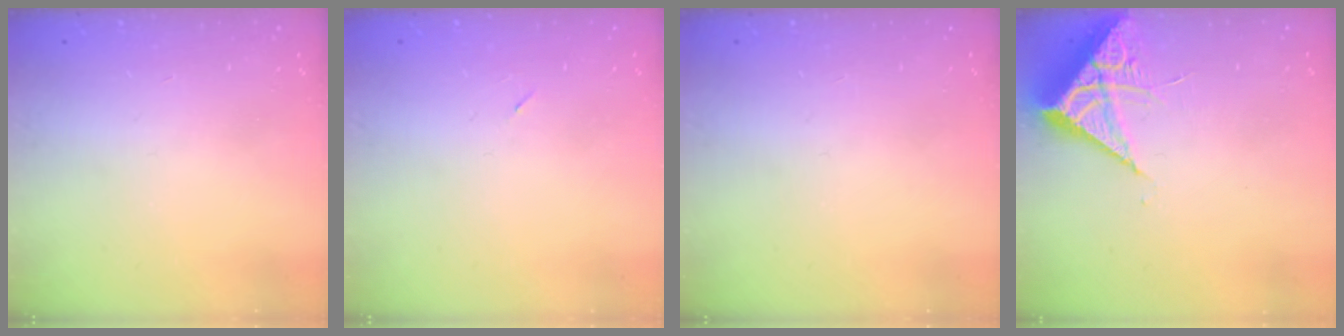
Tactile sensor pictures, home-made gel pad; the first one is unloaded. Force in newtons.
{"total": 2.2, "press": 1.9, "slide": 1.2}
{"total": 0.0}
{"total": 6.2, "press": 6.2, "slide": 0.4}